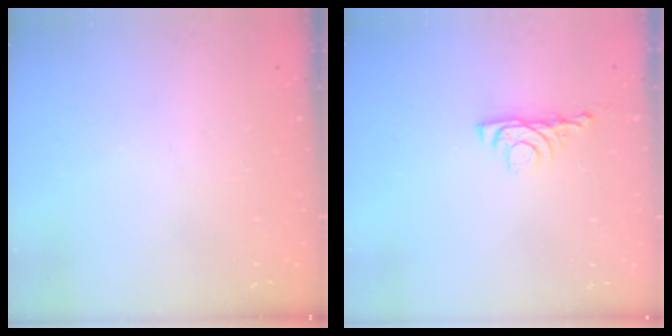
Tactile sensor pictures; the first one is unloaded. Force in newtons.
{"total": 4.3, "press": 4.2, "slide": 0.7}